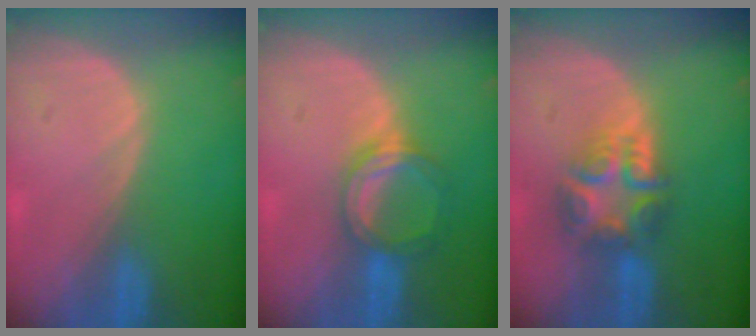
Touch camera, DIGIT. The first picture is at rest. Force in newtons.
{"total": 5.2, "press": 4.9, "slide": 1.5}
{"total": 7.9, "press": 6.7, "slide": 4.1}